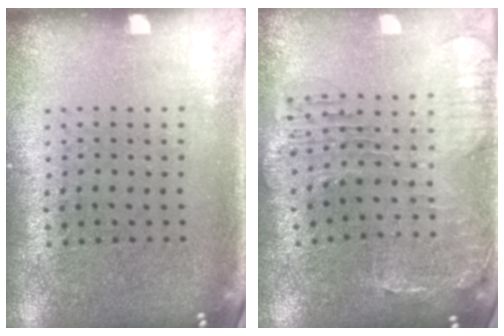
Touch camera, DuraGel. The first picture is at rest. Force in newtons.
{"total": 1.6, "press": 1.5, "slide": 0.5}